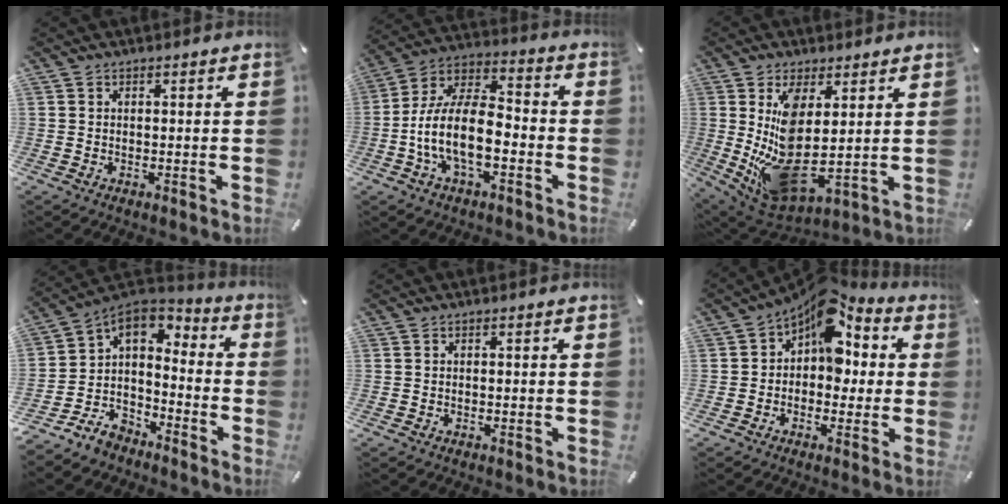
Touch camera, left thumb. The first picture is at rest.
{"total": 13.8, "force": [-4.6, 7.2, 10.9], "torque": [-0.223, 0.012, -0.081]}
{"total": 12.5, "force": [2.9, 5.8, 10.7], "torque": [-0.230, -0.038, 0.058]}
{"total": 7.8, "force": [-3.1, 6.5, 2.8], "torque": [-0.071, 0.007, -0.055]}
{"total": 0.0}
{"total": 12.8, "force": [4.7, 8.4, 8.3], "torque": [-0.115, -0.036, 0.084]}